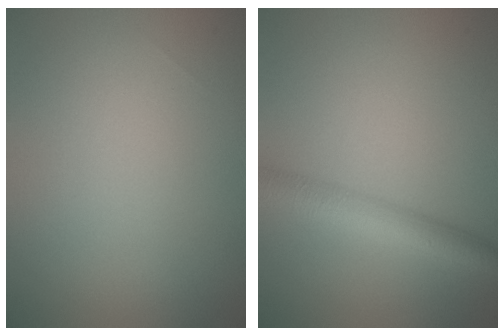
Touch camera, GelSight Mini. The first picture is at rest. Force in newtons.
{"total": 4.1, "press": 4.1, "slide": 0.1}